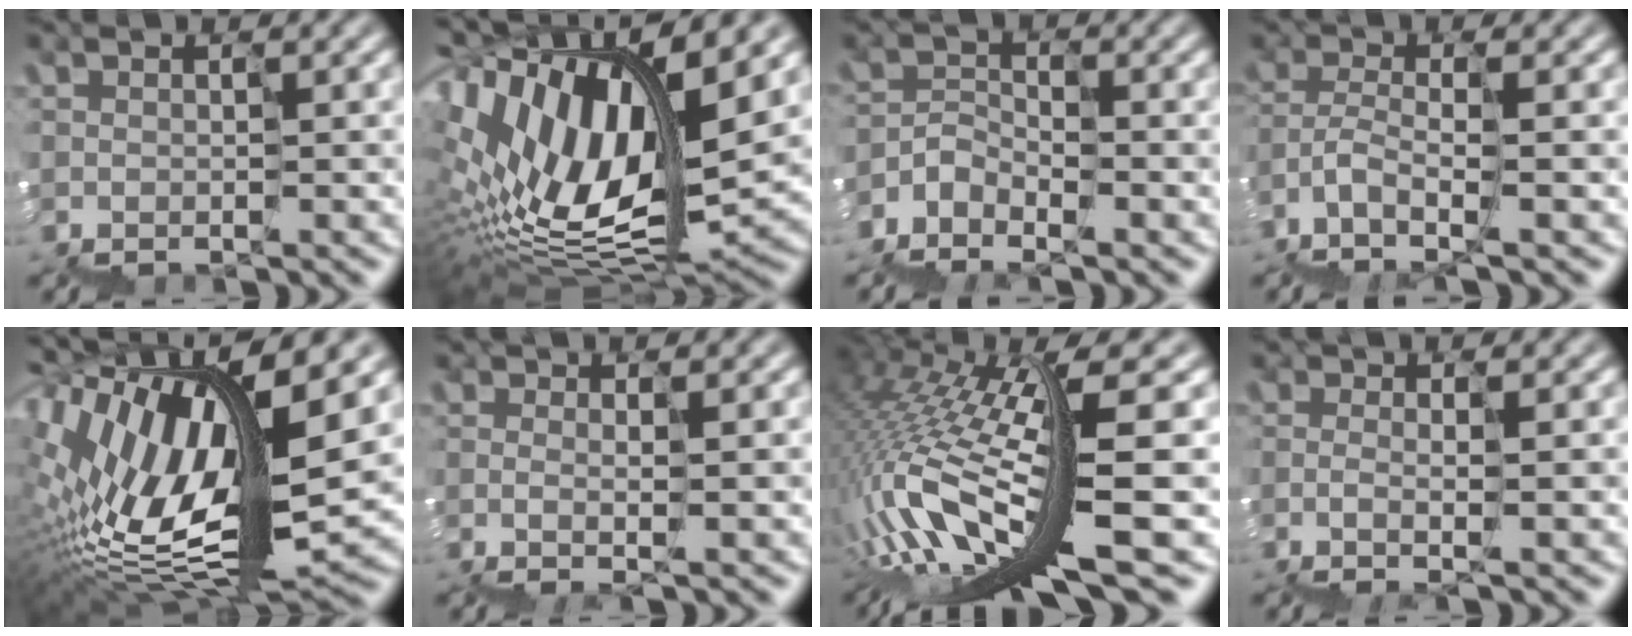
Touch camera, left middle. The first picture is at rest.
{"total": 15.3, "force": [4.6, 7.1, 12.8], "torque": [-0.258, 0.020, 0.090]}
{"total": 2.6, "force": [-2.4, 1.0, 0.1], "torque": [-0.013, 0.007, -0.047]}
{"total": 2.9, "force": [-1.0, 1.8, 2.1], "torque": [-0.052, 0.011, -0.022]}
{"total": 14.1, "force": [3.8, 6.1, 12.1], "torque": [-0.243, 0.021, 0.076]}
{"total": 1.4, "force": [0.2, 0.5, 1.3], "torque": [-0.019, -0.001, 0.004]}
{"total": 13.7, "force": [-1.8, 3.1, 13.3], "torque": [-0.288, 0.011, -0.008]}
{"total": 1.3, "force": [-0.4, 0.4, 1.2], "torque": [-0.029, 0.000, -0.011]}